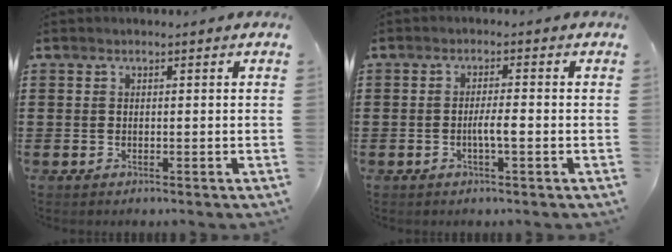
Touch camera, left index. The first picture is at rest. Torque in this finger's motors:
{"motor_torque": [0.08, 0.05, 0.08, 0.06]}